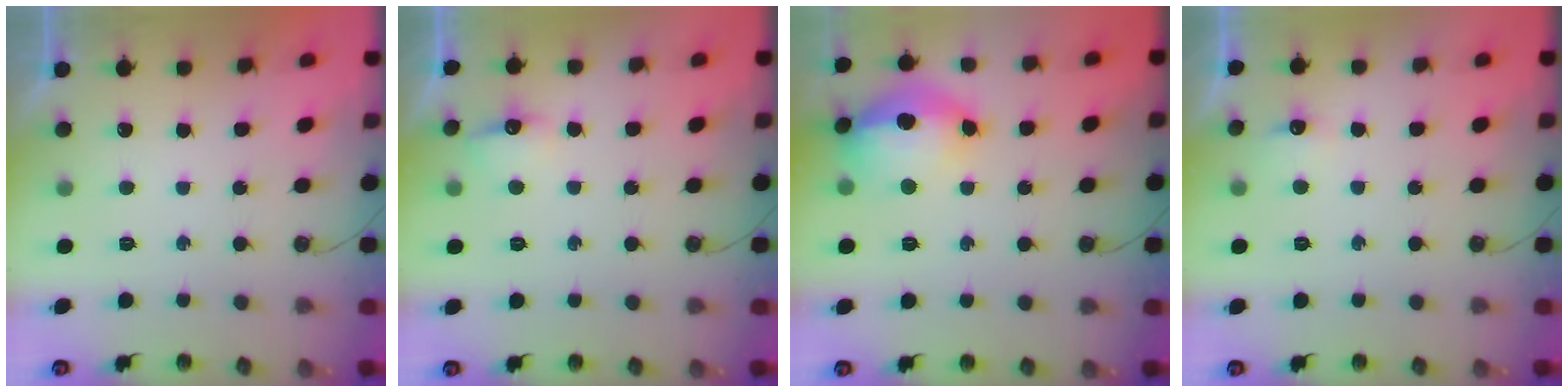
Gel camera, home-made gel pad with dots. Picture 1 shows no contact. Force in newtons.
{"total": 6.6, "press": 6.5, "slide": 0.9}
{"total": 16.9, "press": 16.6, "slide": 3.4}
{"total": 5.1, "press": 5.1, "slide": 0.7}